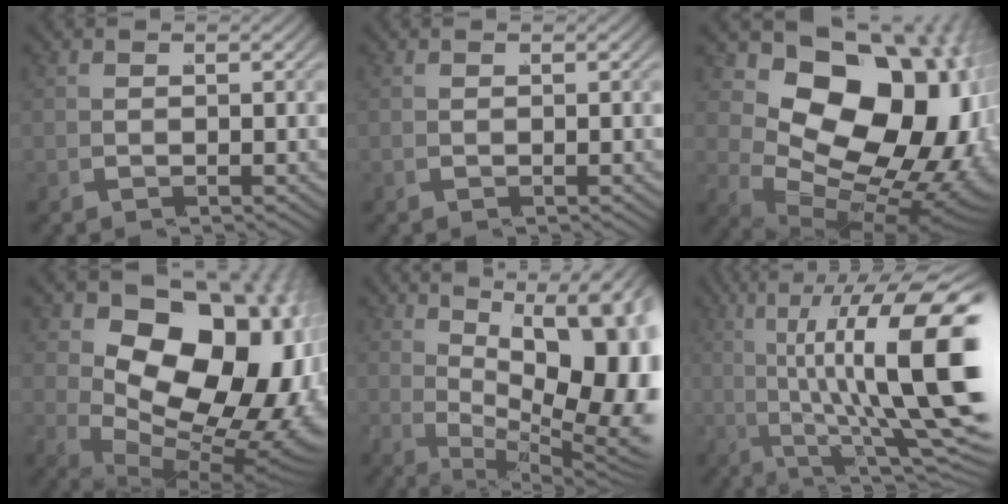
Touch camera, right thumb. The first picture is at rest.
{"total": 0.0}
{"total": 21.6, "force": [-0.3, 14.2, 16.2], "torque": [-0.298, -0.058, 0.031]}
{"total": 23.2, "force": [0.7, 15.0, 17.7], "torque": [-0.288, -0.056, 0.045]}
{"total": 16.5, "force": [0.6, 9.7, 13.3], "torque": [-0.205, -0.059, 0.047]}
{"total": 15.5, "force": [1.6, 6.1, 14.1], "torque": [-0.205, -0.023, 0.034]}